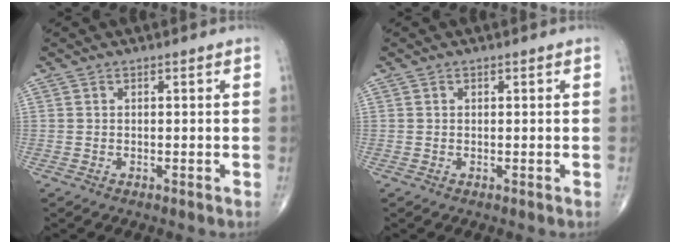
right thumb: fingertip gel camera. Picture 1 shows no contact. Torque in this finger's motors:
{"motor_torque": [-0.29, -0.03, 0.10, 0.19, 0.04]}